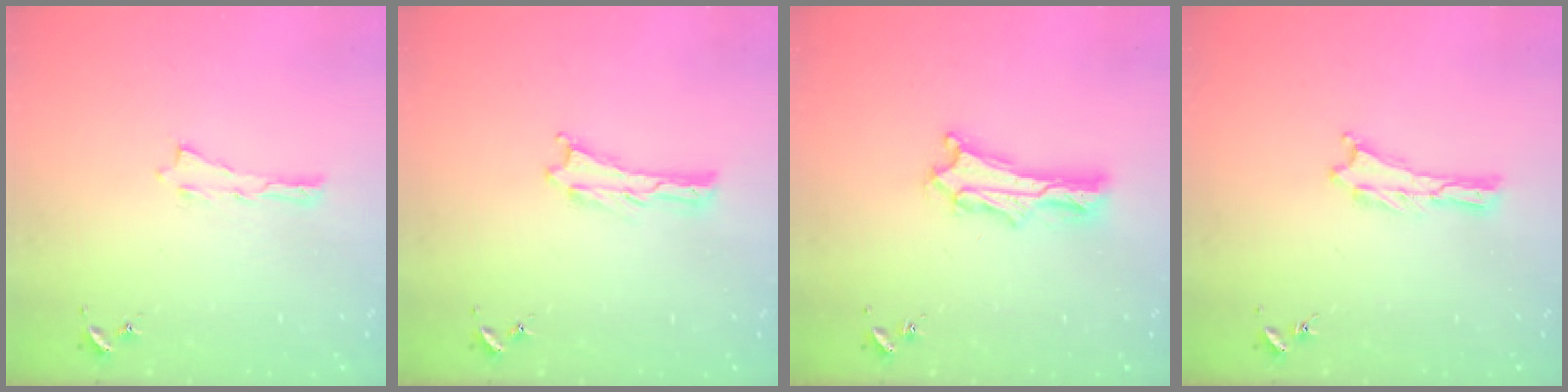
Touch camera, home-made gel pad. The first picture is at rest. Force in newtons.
{"total": 0.0}
{"total": 3.9, "press": 3.9, "slide": 0.4}
{"total": 0.0}